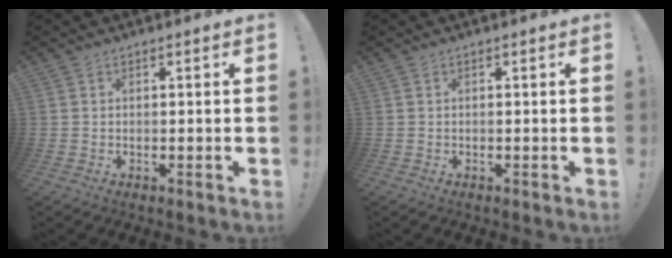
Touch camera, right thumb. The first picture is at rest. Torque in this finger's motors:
{"motor_torque": [0.03, 0.05, -0.23, 0.20, 0.00]}